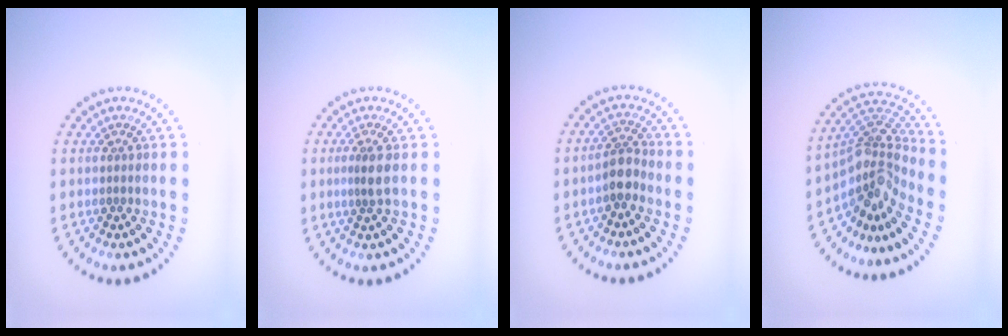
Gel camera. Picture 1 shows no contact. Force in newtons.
{"total": 1.9, "press": 1.5, "slide": 1.1}
{"total": 2.5, "press": 2.0, "slide": 1.4}
{"total": 4.4, "press": 3.1, "slide": 3.1}